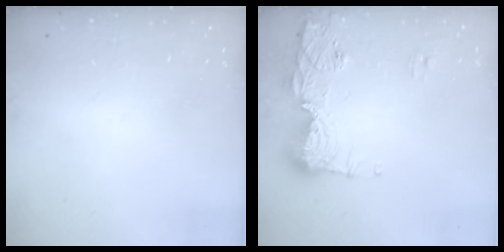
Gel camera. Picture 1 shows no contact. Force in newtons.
{"total": 16.1, "press": 15.2, "slide": 5.3}